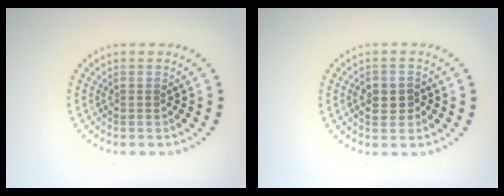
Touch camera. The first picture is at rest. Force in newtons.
{"total": 2.4, "press": 2.4, "slide": 0.5}